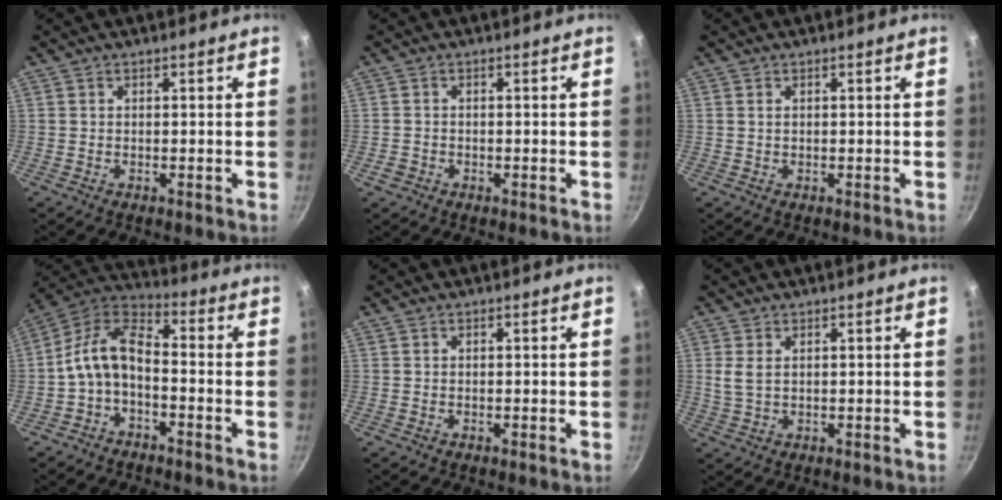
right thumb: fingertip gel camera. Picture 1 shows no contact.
{"total": 1.6, "force": [-0.8, 1.3, 0.7], "torque": [-0.015, 0.003, -0.014]}
{"total": 0.6, "force": [0.3, 0.4, 0.4], "torque": [-0.008, 0.001, 0.005]}
{"total": 10.1, "force": [-3.0, 5.5, 7.9], "torque": [-0.155, 0.054, -0.069]}
{"total": 0.0}
{"total": 3.1, "force": [0.9, 1.9, 2.4], "torque": [-0.048, -0.003, 0.020]}